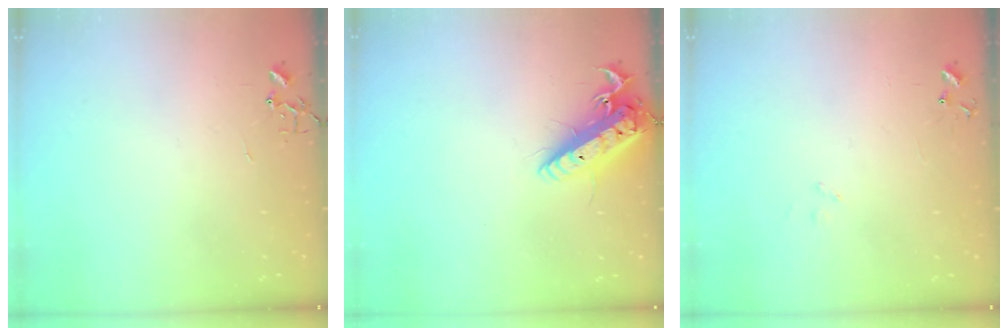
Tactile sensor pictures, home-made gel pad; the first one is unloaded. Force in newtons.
{"total": 16.4, "press": 16.1, "slide": 3.0}
{"total": 7.8, "press": 7.8, "slide": 0.7}